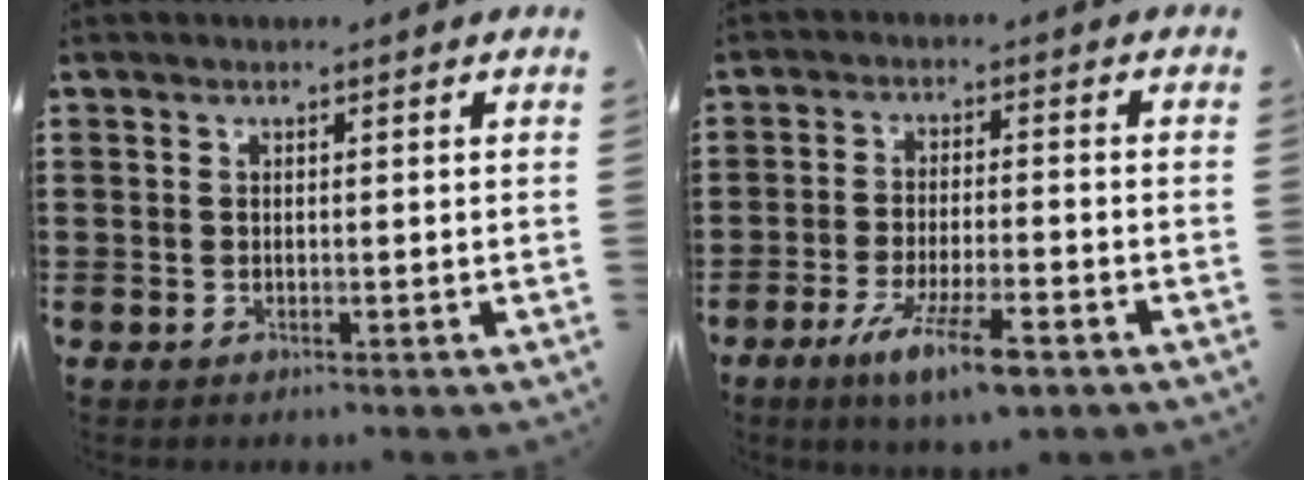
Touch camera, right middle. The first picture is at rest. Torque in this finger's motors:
{"motor_torque": [1.89, -0.25, 0.74, 0.21]}